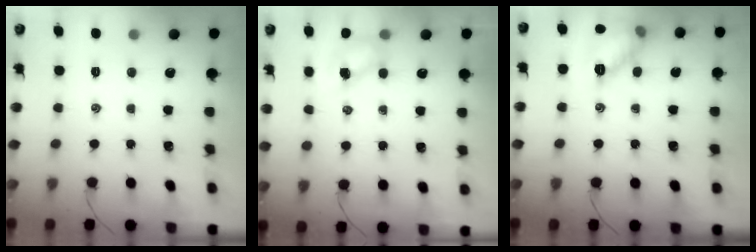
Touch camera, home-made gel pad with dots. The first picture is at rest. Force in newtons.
{"total": 5.8, "press": 5.8, "slide": 0.4}
{"total": 12.3, "press": 12.3, "slide": 1.0}